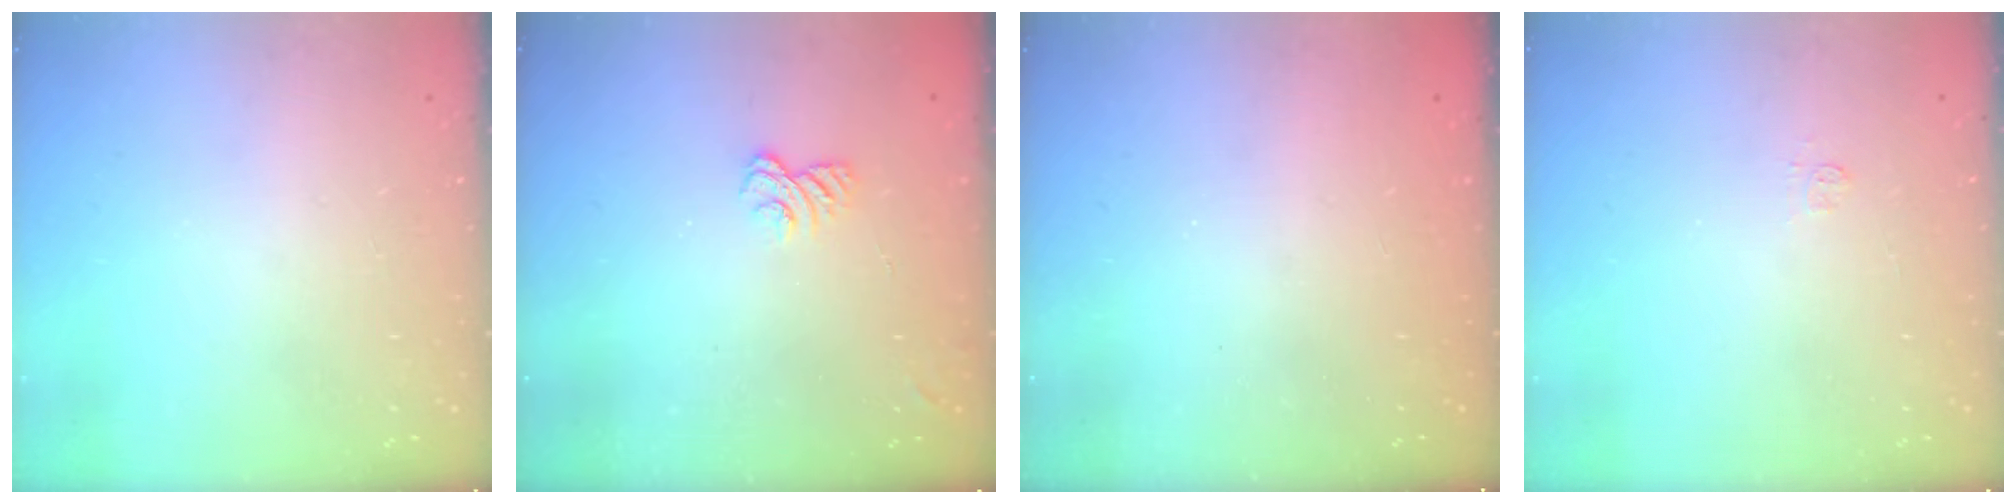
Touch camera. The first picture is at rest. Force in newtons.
{"total": 2.3, "press": 1.9, "slide": 1.2}
{"total": 2.3, "press": 2.2, "slide": 0.7}
{"total": 3.2, "press": 3.2, "slide": 0.4}